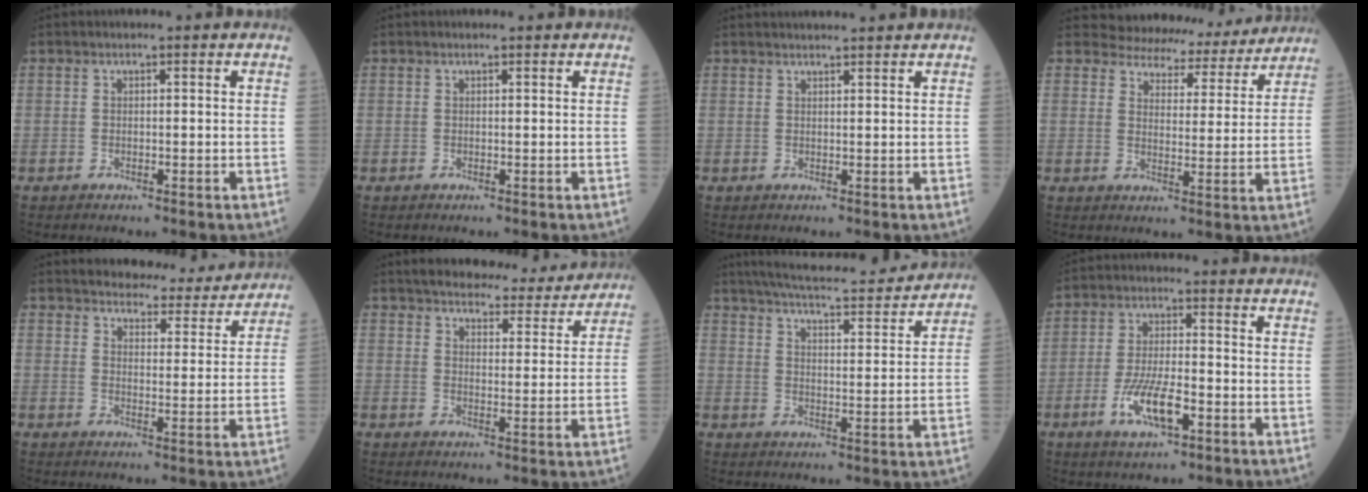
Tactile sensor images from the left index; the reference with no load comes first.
{"total": 0.0}
{"total": 5.6, "force": [5.3, -0.1, 1.7], "torque": [-0.019, 0.027, 0.064]}
{"total": 13.0, "force": [12.5, 3.6, 1.0], "torque": [0.006, -0.005, 0.141]}
{"total": 12.4, "force": [11.8, 2.7, 2.6], "torque": [-0.017, -0.010, 0.137]}
{"total": 16.9, "force": [15.8, 3.8, 4.8], "torque": [-0.047, -0.002, 0.192]}
{"total": 19.6, "force": [17.9, 2.4, 7.7], "torque": [-0.126, 0.001, 0.243]}
{"total": 7.9, "force": [-3.4, 2.0, 6.8], "torque": [-0.137, -0.007, -0.060]}